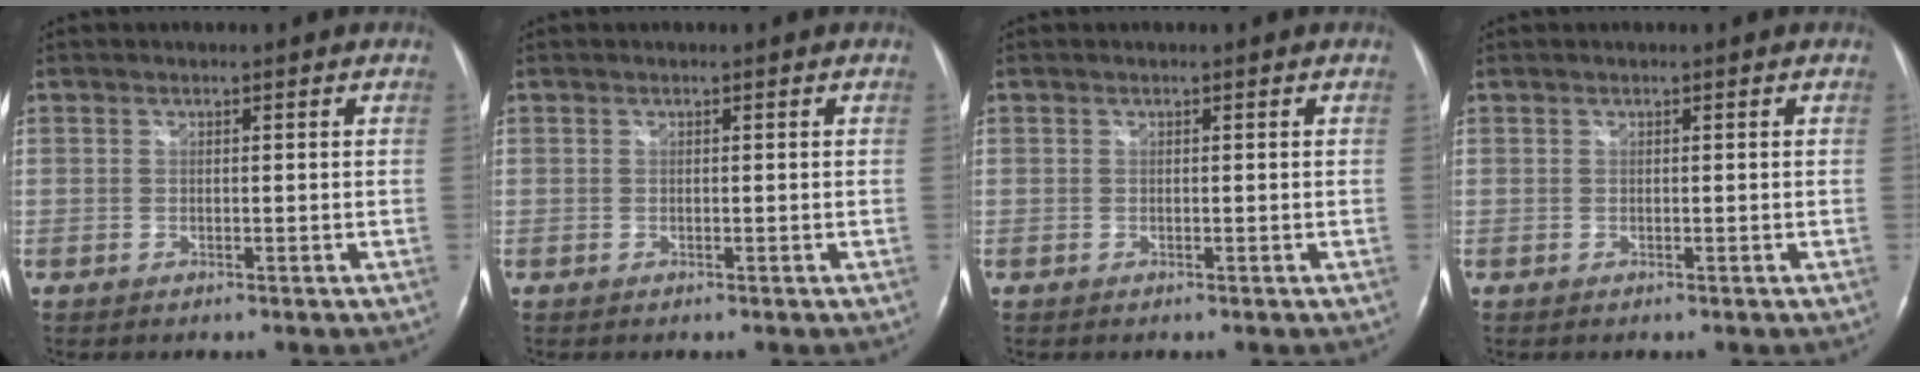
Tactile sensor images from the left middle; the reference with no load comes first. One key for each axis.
{"total": 0.0}
{"total": 0.0}
{"total": 0.0}